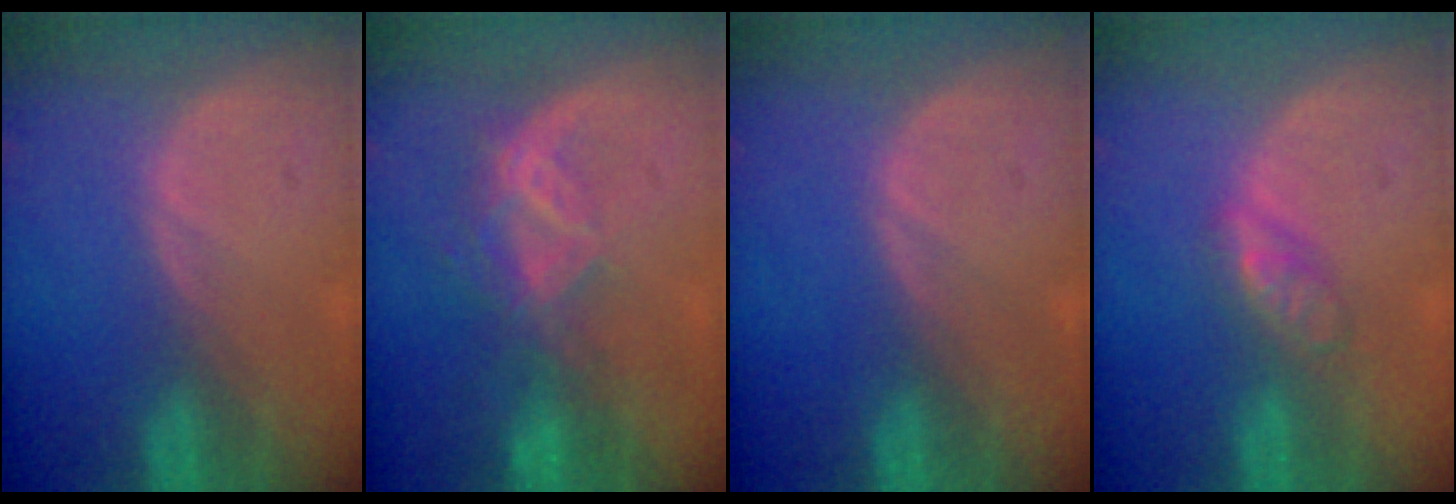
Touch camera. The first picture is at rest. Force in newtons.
{"total": 6.7, "press": 5.7, "slide": 3.5}
{"total": 0.0}
{"total": 3.4, "press": 3.4, "slide": 0.2}